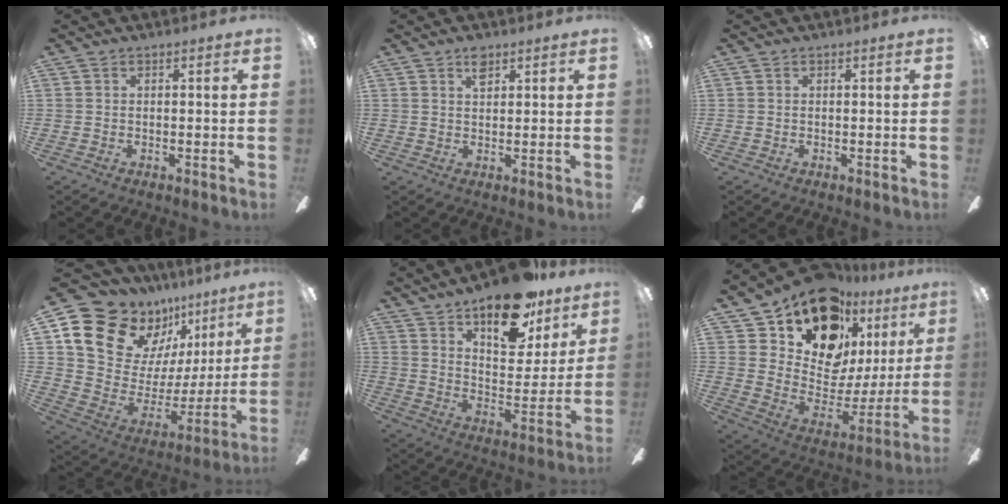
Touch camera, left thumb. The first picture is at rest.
{"total": 3.1, "force": [2.0, 1.5, 1.8], "torque": [-0.023, -0.004, 0.033]}
{"total": 0.0}
{"total": 19.3, "force": [13.1, 12.1, 7.4], "torque": [-0.145, -0.089, 0.262]}
{"total": 18.7, "force": [13.9, 7.8, 9.7], "torque": [-0.142, -0.084, 0.238]}
{"total": 20.5, "force": [15.5, 10.2, 8.6], "torque": [-0.151, -0.110, 0.285]}